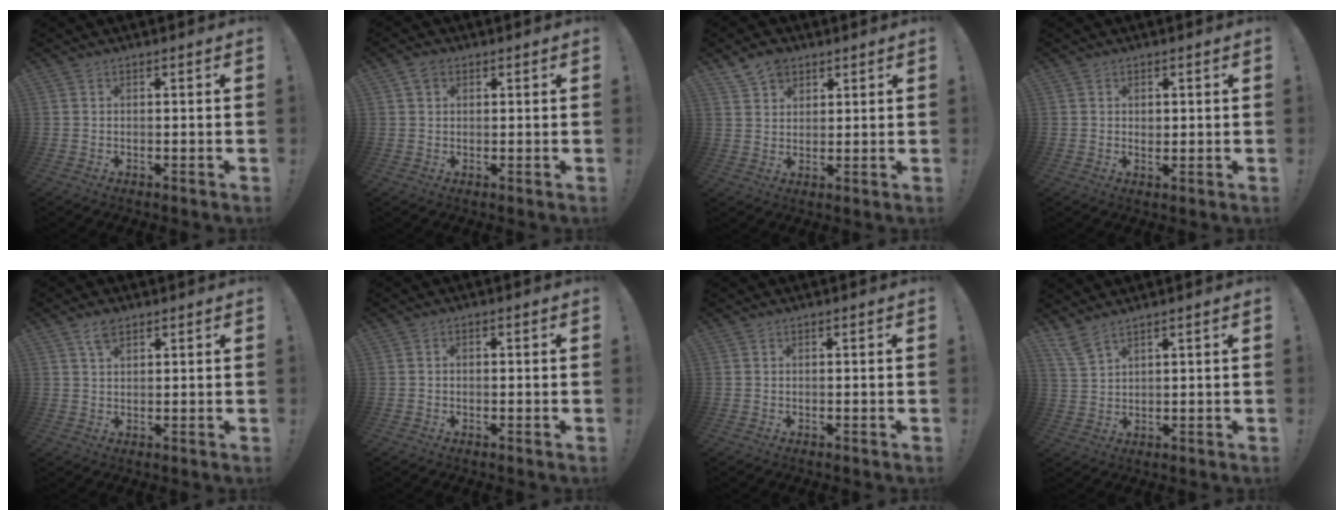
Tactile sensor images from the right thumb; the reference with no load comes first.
{"total": 2.6, "force": [1.4, 1.8, 1.2], "torque": [-0.010, -0.004, 0.024]}
{"total": 6.6, "force": [4.7, 4.3, 2.0], "torque": [-0.041, -0.020, 0.092]}
{"total": 1.1, "force": [0.3, 1.0, 0.3], "torque": [0.003, -0.002, 0.004]}
{"total": 3.8, "force": [2.4, 1.7, 2.4], "torque": [-0.042, -0.005, 0.044]}
{"total": 1.0, "force": [-0.7, 0.6, 0.3], "torque": [-0.007, 0.004, -0.012]}
{"total": 0.0}
{"total": 4.9, "force": [4.1, 0.8, 2.6], "torque": [-0.059, -0.017, 0.077]}